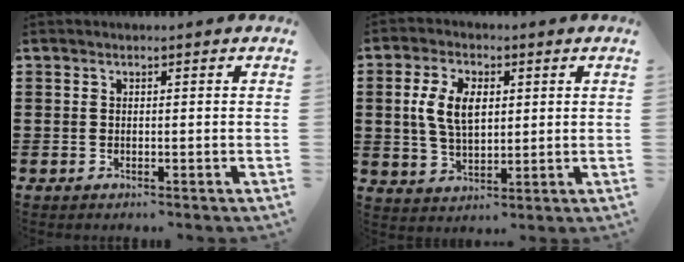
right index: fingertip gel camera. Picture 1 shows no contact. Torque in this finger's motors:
{"motor_torque": [0.84, -0.36, 0.27, 0.12]}